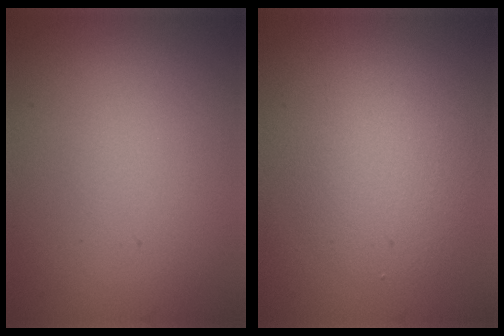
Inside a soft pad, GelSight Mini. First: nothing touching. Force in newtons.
{"total": 2.9, "press": 2.9, "slide": 0.2}